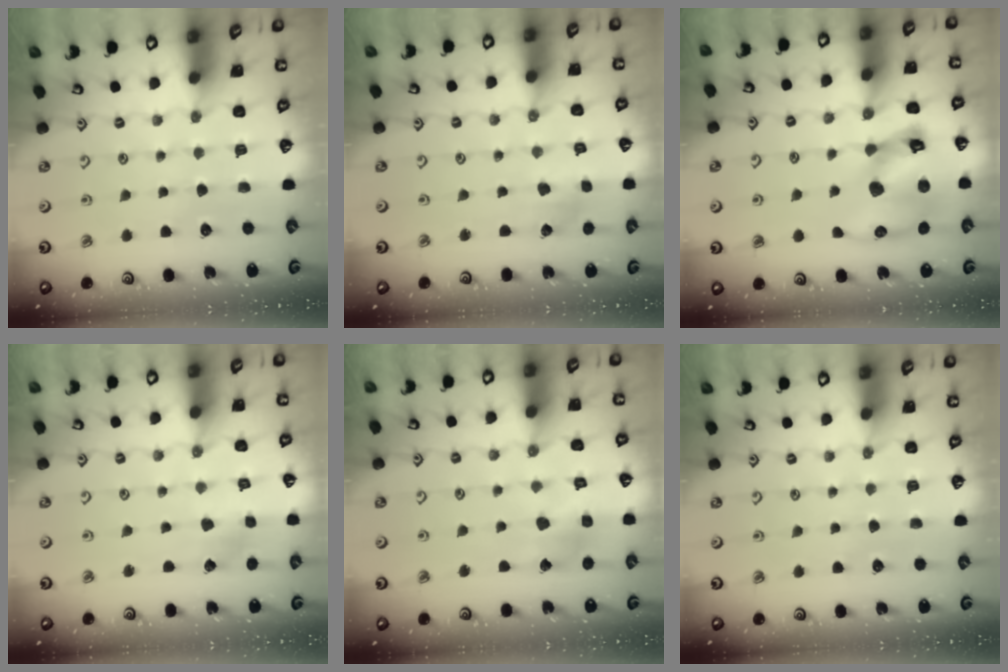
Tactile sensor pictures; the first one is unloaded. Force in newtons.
{"total": 2.1, "press": 2.0, "slide": 0.3}
{"total": 17.4, "press": 17.2, "slide": 2.5}
{"total": 2.1, "press": 2.1, "slide": 0.0}
{"total": 8.5, "press": 8.4, "slide": 0.9}
{"total": 0.0}